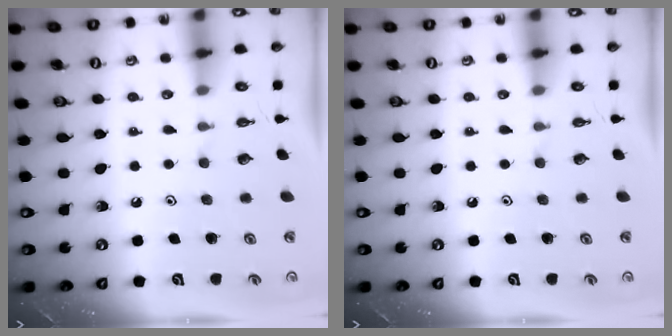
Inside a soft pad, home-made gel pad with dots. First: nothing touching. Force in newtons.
{"total": 0.0}